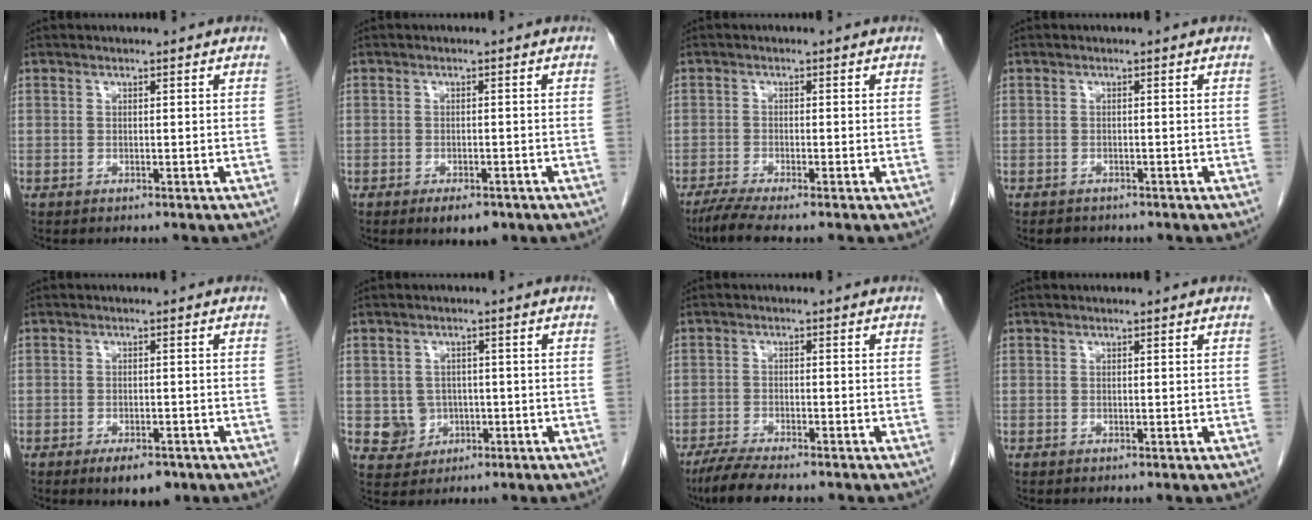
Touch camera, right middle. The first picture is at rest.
{"total": 3.5, "force": [-2.3, 1.4, 2.3], "torque": [-0.035, -0.004, -0.026]}
{"total": 4.4, "force": [-3.4, -0.2, 2.8], "torque": [-0.058, -0.014, -0.065]}
{"total": 1.7, "force": [-1.4, 0.8, 0.3], "torque": [-0.014, -0.002, -0.020]}
{"total": 4.8, "force": [-3.2, 1.9, 3.0], "torque": [-0.046, -0.004, -0.041]}
{"total": 4.3, "force": [-0.6, 4.2, 0.6], "torque": [-0.001, 0.008, -0.001]}
{"total": 7.3, "force": [-6.0, 1.0, 4.1], "torque": [-0.072, -0.019, -0.100]}
{"total": 0.0}